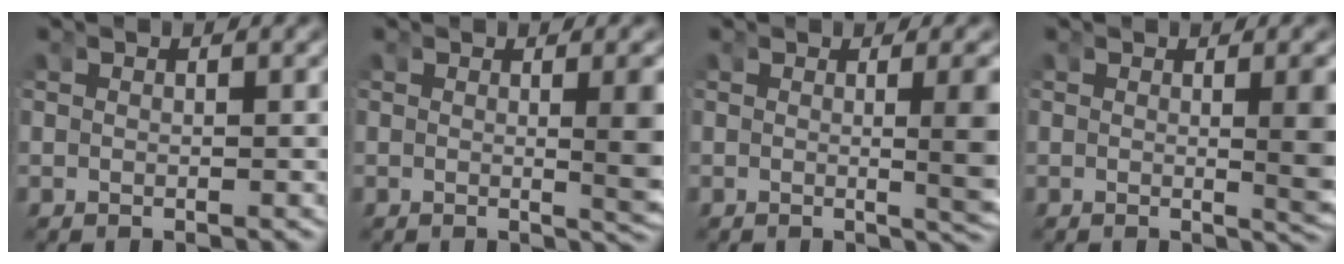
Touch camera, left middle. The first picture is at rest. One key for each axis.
{"total": 2.8, "fx": 0.0, "fy": 0.1, "fz": 2.8, "tx": -0.034, "ty": -0.009, "tz": 0.001}
{"total": 3.5, "fx": -0.2, "fy": 0.1, "fz": 3.5, "tx": -0.042, "ty": -0.005, "tz": -0.003}
{"total": 2.8, "fx": 0.0, "fy": 0.2, "fz": 2.7, "tx": -0.032, "ty": -0.009, "tz": 0.001}